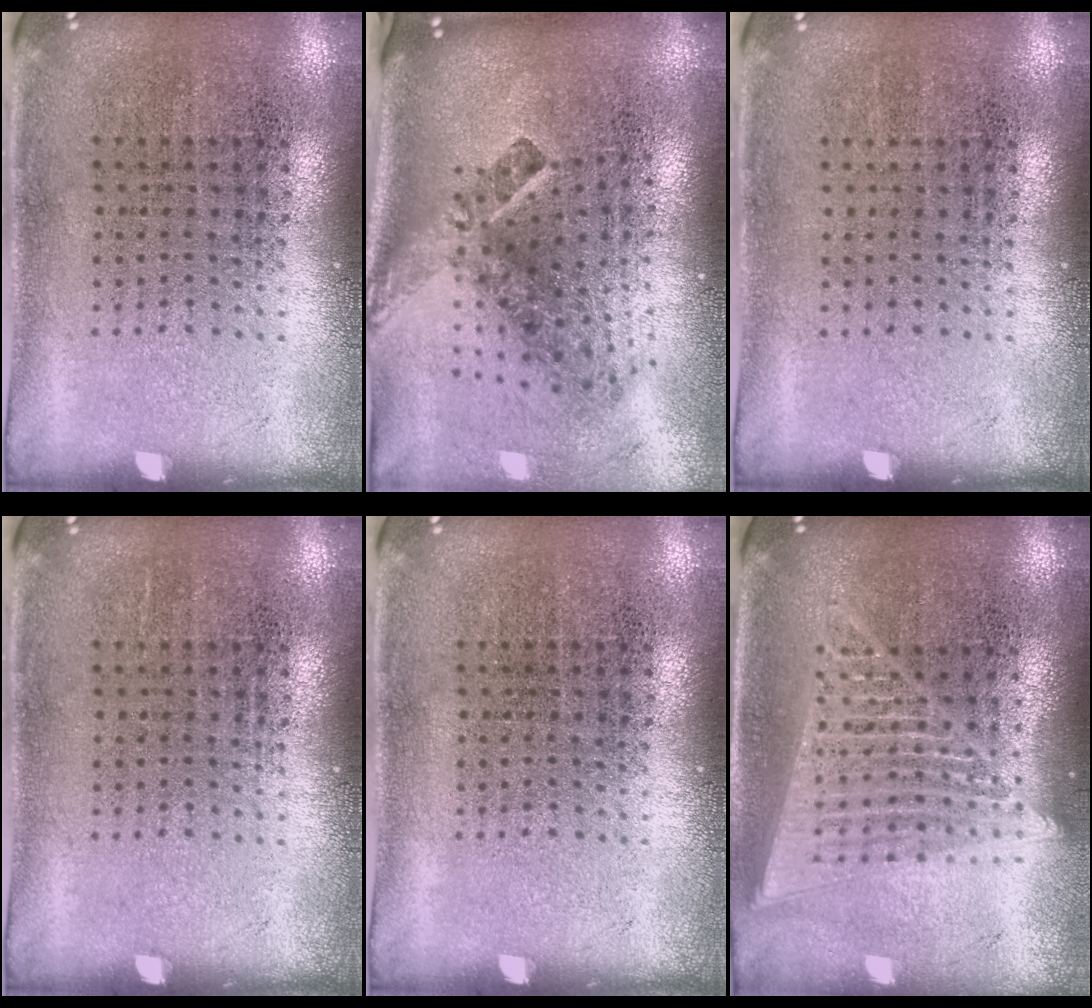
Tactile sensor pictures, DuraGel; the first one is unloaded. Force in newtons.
{"total": 2.8, "press": 1.7, "slide": 2.2}
{"total": 0.0}
{"total": 0.0}
{"total": 0.0}
{"total": 1.8, "press": 1.6, "slide": 0.9}